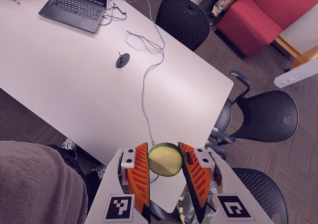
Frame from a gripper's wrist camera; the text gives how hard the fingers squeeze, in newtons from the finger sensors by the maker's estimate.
{"total": 9.6, "left": 9.7, "right": 9.6}